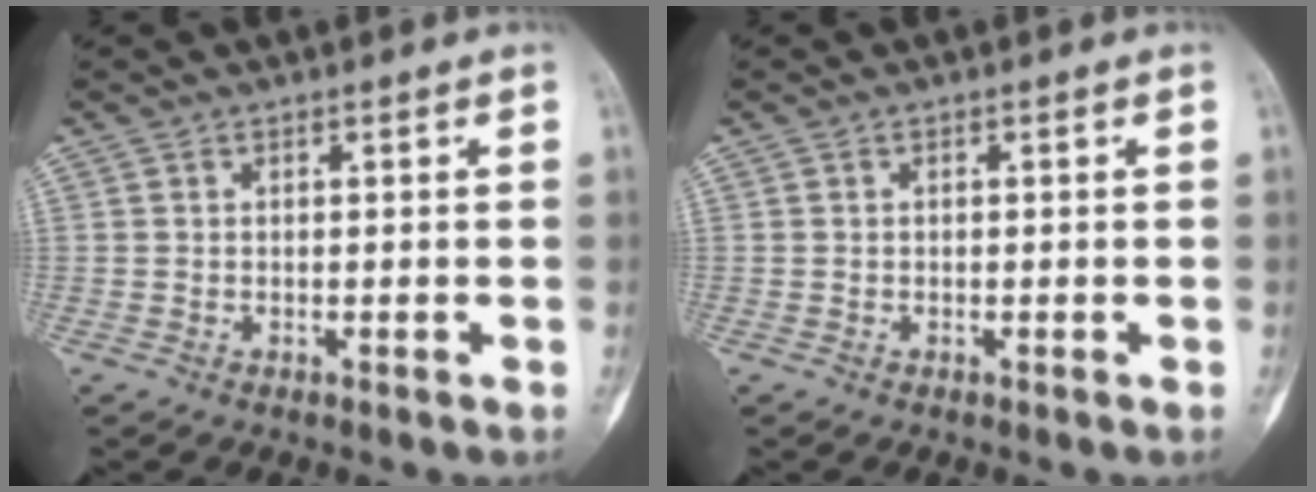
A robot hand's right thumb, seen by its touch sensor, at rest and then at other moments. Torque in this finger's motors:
{"motor_torque": [-0.11, -0.14, -0.23, -0.10, -0.08]}